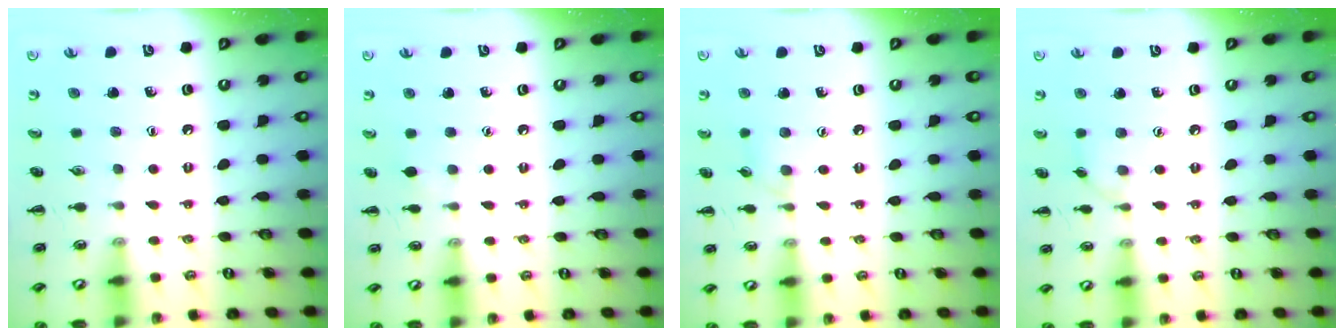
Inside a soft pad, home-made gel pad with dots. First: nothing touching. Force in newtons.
{"total": 3.0, "press": 2.7, "slide": 1.2}
{"total": 5.7, "press": 5.2, "slide": 2.3}
{"total": 3.1, "press": 2.8, "slide": 1.2}